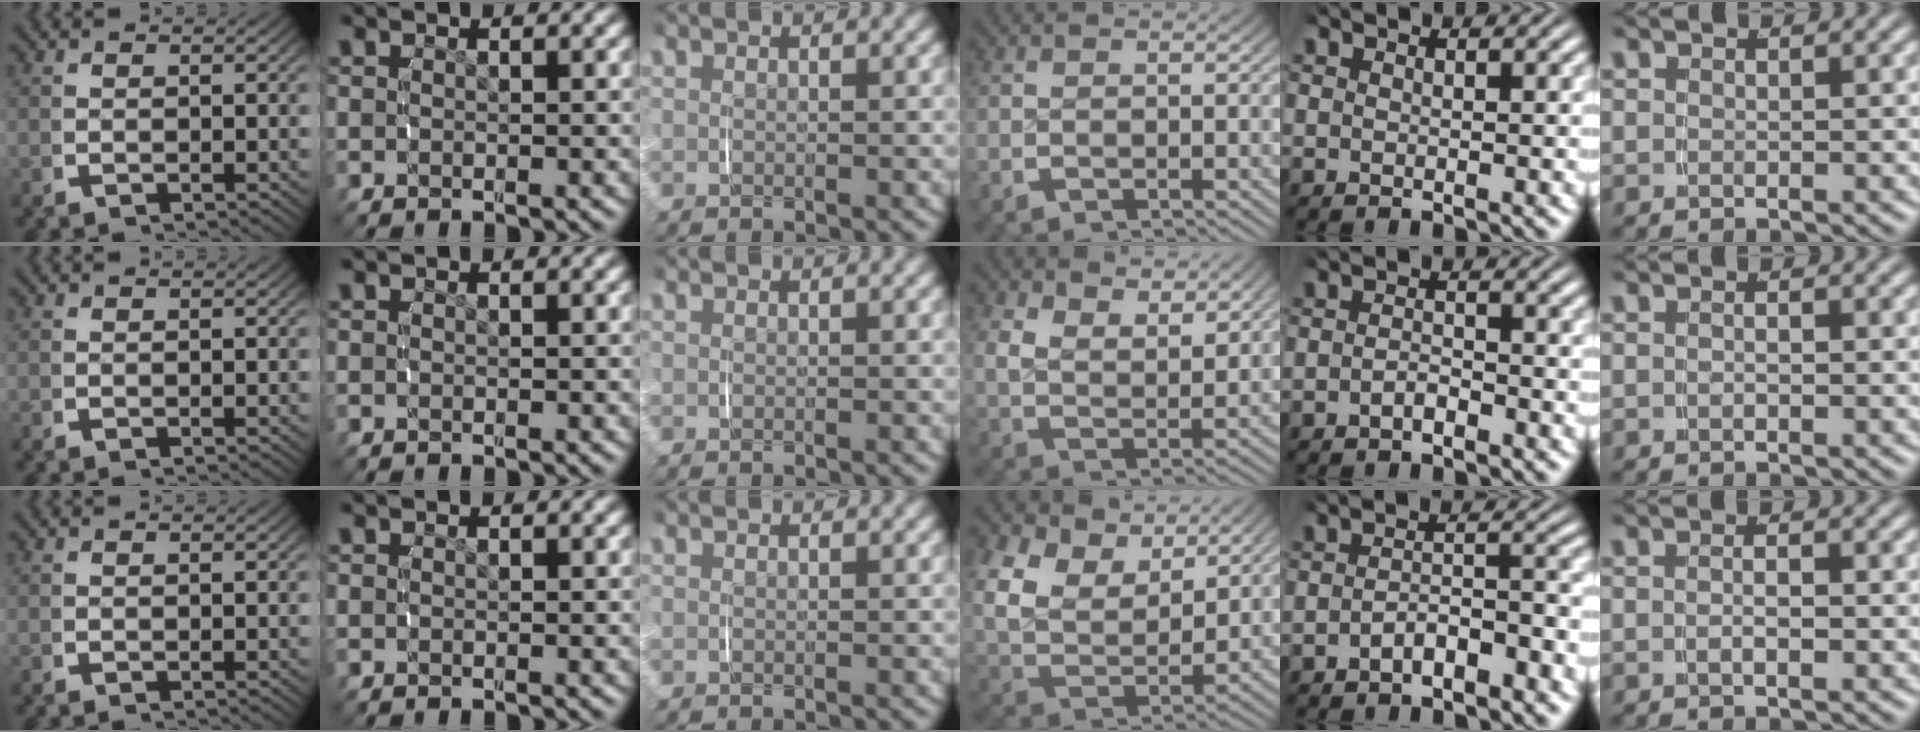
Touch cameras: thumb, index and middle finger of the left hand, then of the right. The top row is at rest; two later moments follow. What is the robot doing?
{"motion": "lift_and_place", "object": "pen bag"}